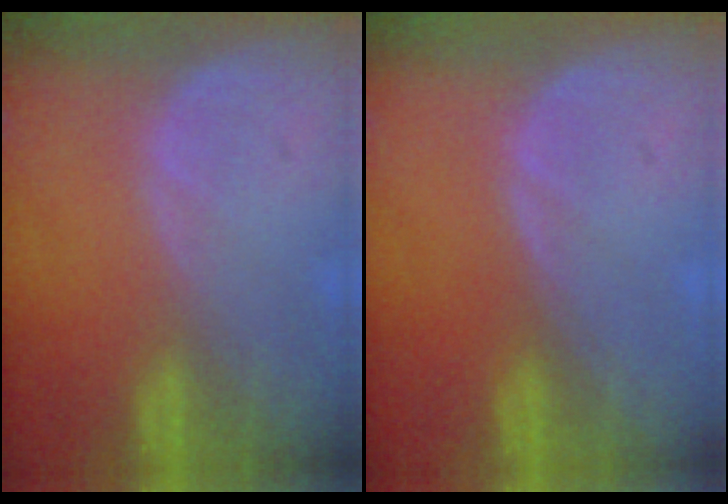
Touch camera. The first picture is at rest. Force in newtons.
{"total": 0.0}